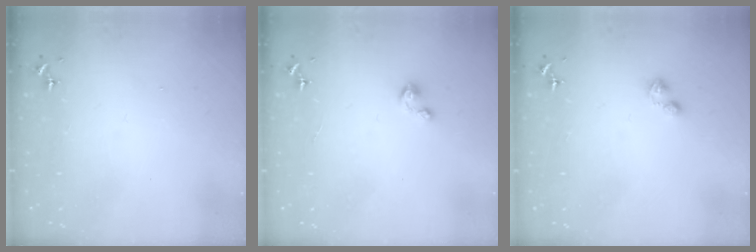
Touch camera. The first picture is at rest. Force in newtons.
{"total": 3.2, "press": 3.2, "slide": 0.3}
{"total": 3.2, "press": 3.2, "slide": 0.4}